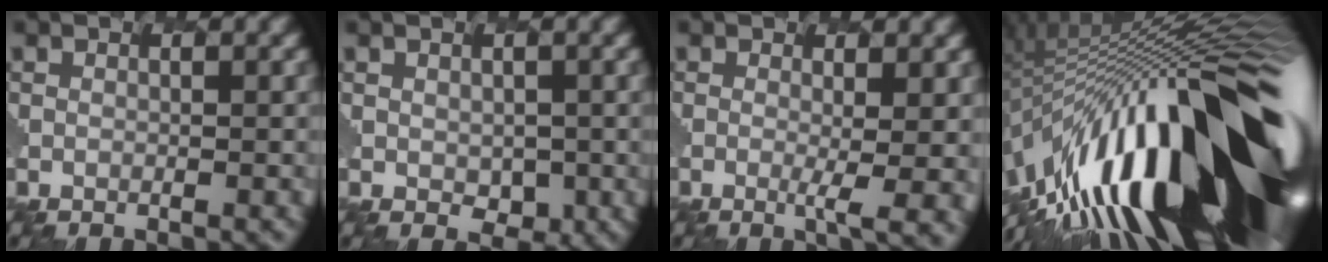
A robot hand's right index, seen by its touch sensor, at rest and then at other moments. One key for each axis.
{"total": 2.1, "fx": 0.0, "fy": 1.8, "fz": 1.1, "tx": -0.031, "ty": -0.022, "tz": 0.004}
{"total": 2.8, "fx": 0.2, "fy": 0.3, "fz": 2.8, "tx": -0.059, "ty": -0.016, "tz": 0.003}
{"total": 18.1, "fx": -5.2, "fy": 6.7, "fz": 15.9, "tx": -0.243, "ty": 0.026, "tz": -0.123}